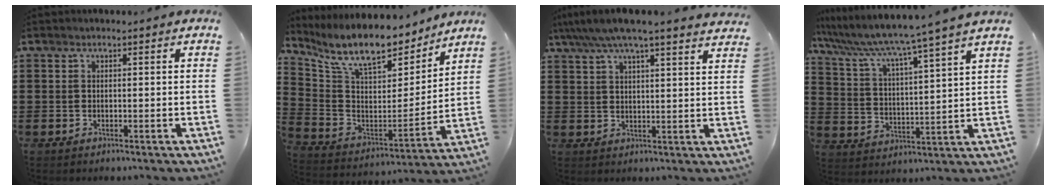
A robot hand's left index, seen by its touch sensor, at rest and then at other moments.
{"total": 11.7, "force": [9.5, 2.8, 6.1], "torque": [-0.152, -0.063, 0.165]}
{"total": 5.7, "force": [5.0, 0.5, 2.7], "torque": [-0.068, -0.017, 0.088]}
{"total": 5.8, "force": [5.1, -1.1, 2.4], "torque": [-0.074, -0.049, 0.076]}